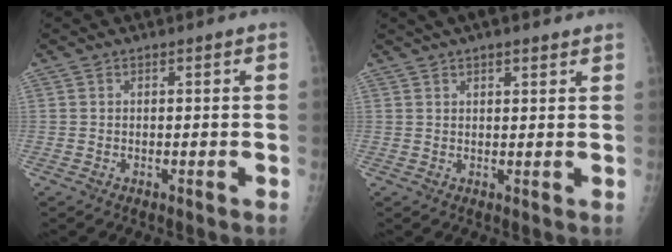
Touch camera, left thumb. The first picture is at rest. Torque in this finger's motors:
{"motor_torque": [1.31, 0.39, 0.61, -0.79, 0.05]}